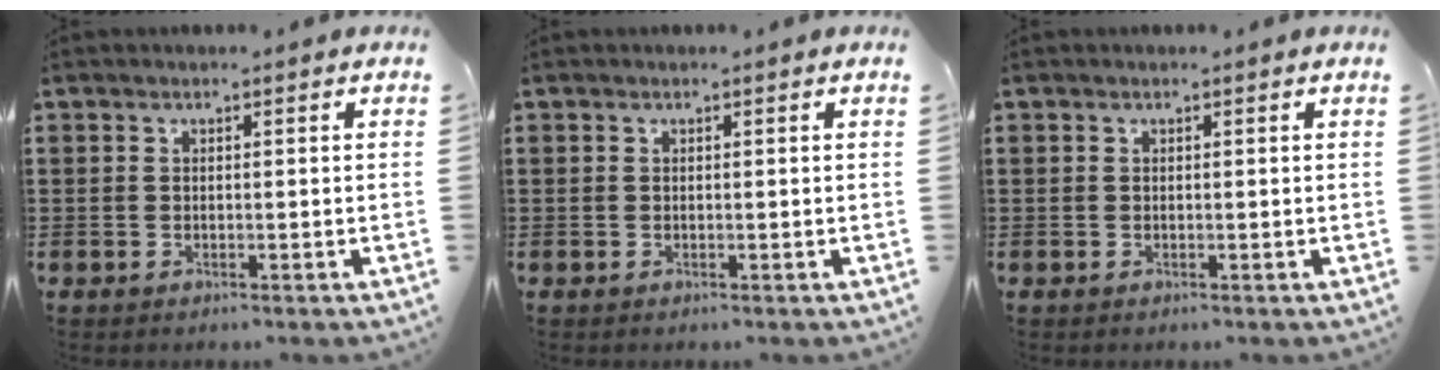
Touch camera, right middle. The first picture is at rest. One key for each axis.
{"total": 0.0}
{"total": 0.0}